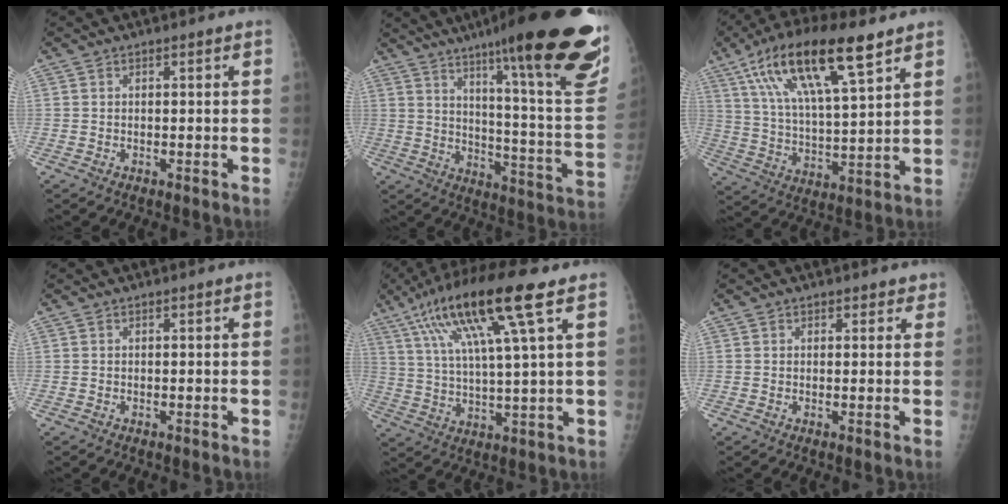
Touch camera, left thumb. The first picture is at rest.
{"total": 30.6, "force": [18.8, 4.2, 23.8], "torque": [-0.269, -0.074, 0.269]}
{"total": 20.0, "force": [11.0, 5.5, 15.8], "torque": [-0.284, -0.018, 0.203]}
{"total": 0.0}
{"total": 17.9, "force": [8.4, 2.1, 15.6], "torque": [-0.299, -0.006, 0.147]}
{"total": 1.7, "force": [1.2, 1.2, 0.1], "torque": [0.023, -0.005, 0.009]}